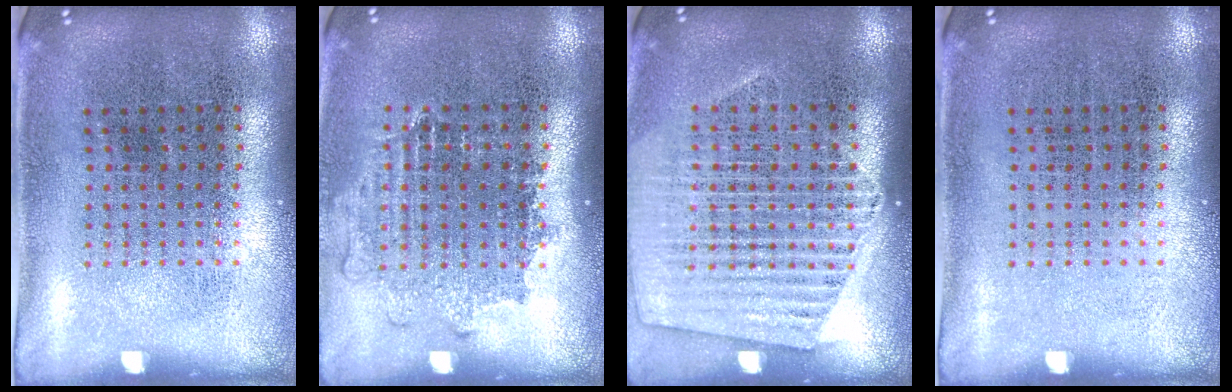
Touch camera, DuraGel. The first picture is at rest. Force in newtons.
{"total": 1.0, "press": 1.0, "slide": 0.4}
{"total": 1.6, "press": 1.4, "slide": 0.6}
{"total": 0.0}